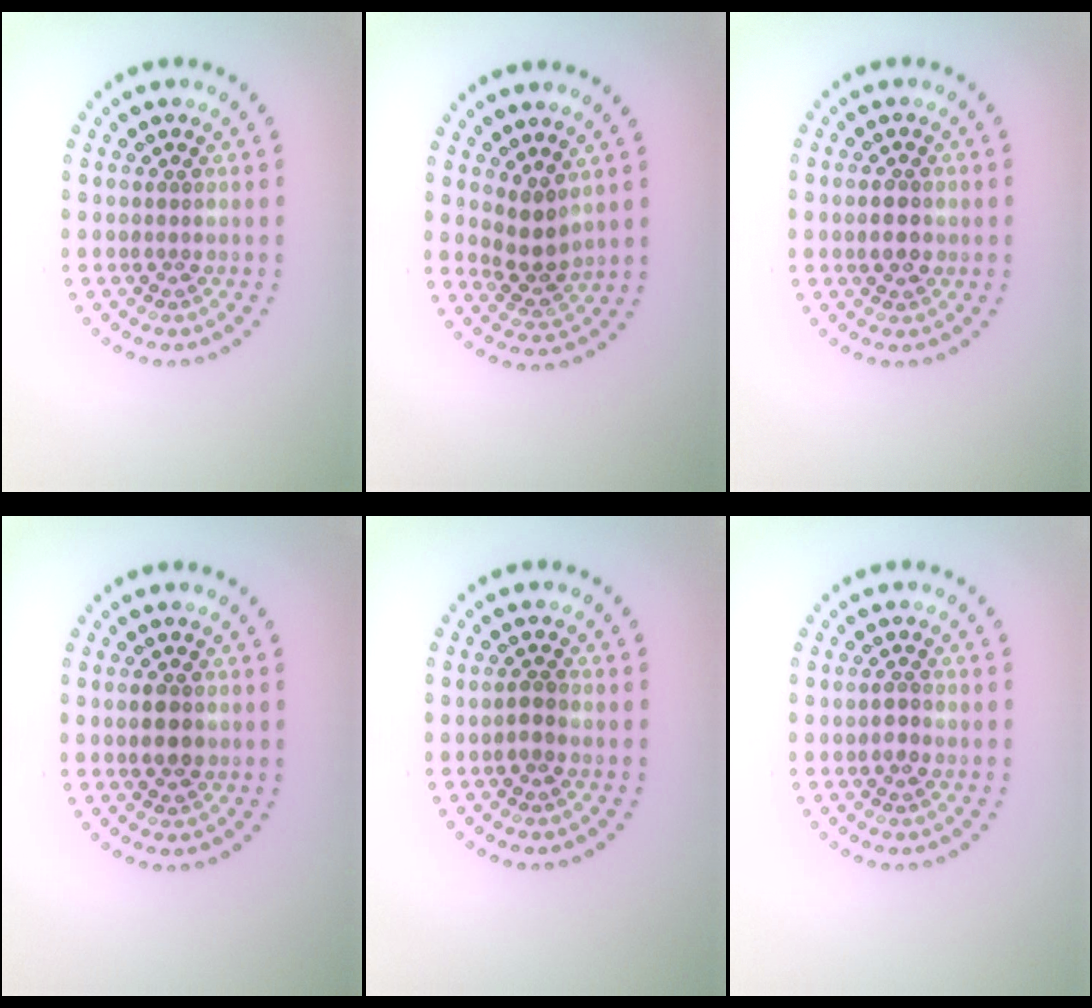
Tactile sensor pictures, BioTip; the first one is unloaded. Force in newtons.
{"total": 2.6, "press": 2.1, "slide": 1.6}
{"total": 2.5, "press": 2.5, "slide": 0.0}
{"total": 2.2, "press": 2.2, "slide": 0.1}
{"total": 1.1, "press": 1.1, "slide": 0.3}
{"total": 1.2, "press": 1.1, "slide": 0.4}